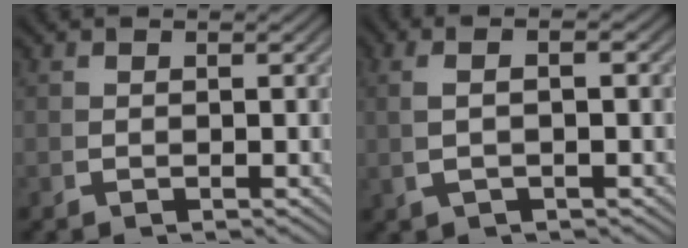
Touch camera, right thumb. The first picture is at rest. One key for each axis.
{"total": 2.3, "fx": 0.2, "fy": 0.3, "fz": 2.3, "tx": -0.050, "ty": 0.011, "tz": 0.009}